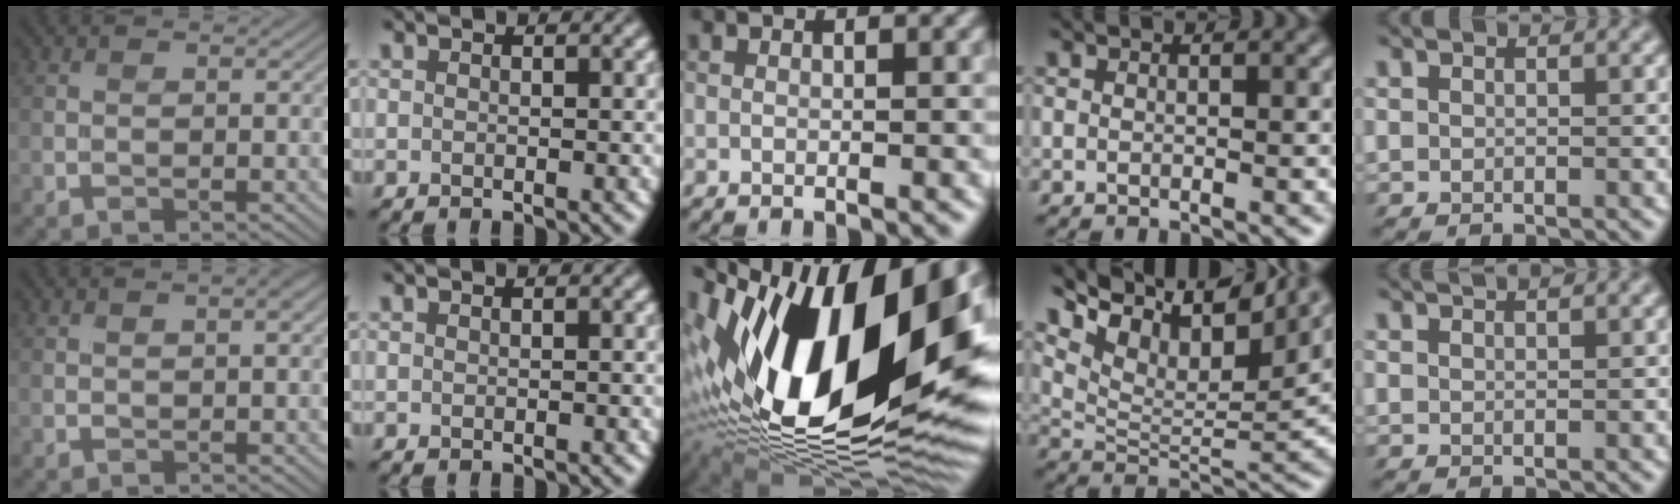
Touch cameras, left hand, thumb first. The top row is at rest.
{"thumb": {"total": 1.6, "force": [0.4, 0.4, 1.5], "torque": [-0.025, 0.005, 0.005]}, "middle": {"total": 19.5, "force": [1.4, 9.6, 16.9], "torque": [-0.314, -0.005, 0.032]}, "ring": {"total": 12.1, "force": [7.7, 5.2, 7.7], "torque": [-0.148, 0.045, 0.137]}, "little": {"total": 1.7, "force": [1.7, -0.3, 0.5], "torque": [-0.011, 0.015, 0.027]}}